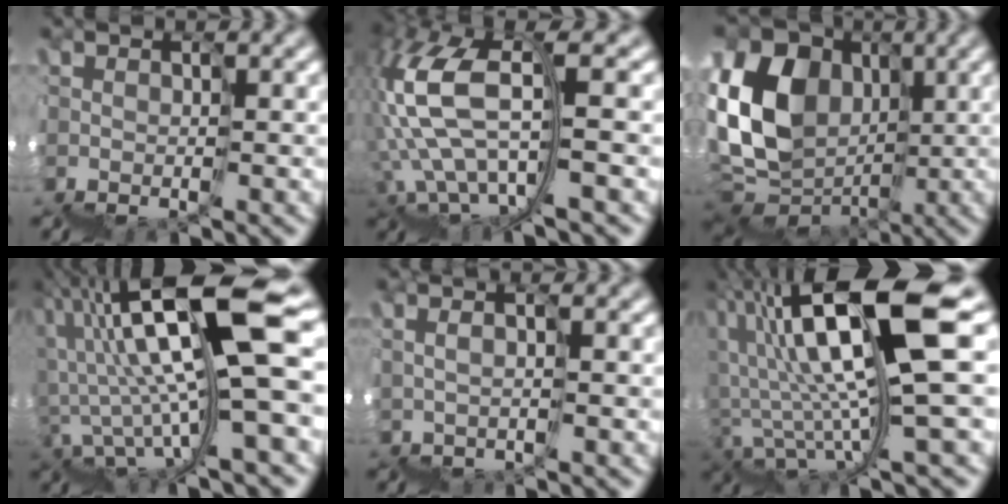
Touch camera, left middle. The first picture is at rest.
{"total": 7.0, "force": [1.5, 3.2, 6.0], "torque": [-0.150, 0.026, 0.026]}
{"total": 9.7, "force": [3.9, 7.8, 4.2], "torque": [-0.111, 0.033, 0.053]}
{"total": 10.4, "force": [2.8, 1.3, 9.9], "torque": [-0.157, 0.042, 0.054]}
{"total": 1.9, "force": [1.7, 0.0, 0.8], "torque": [0.021, 0.015, 0.029]}
{"total": 10.0, "force": [4.9, 0.9, 8.7], "torque": [-0.132, 0.038, 0.093]}